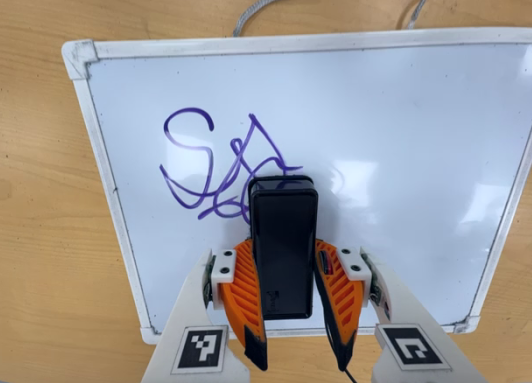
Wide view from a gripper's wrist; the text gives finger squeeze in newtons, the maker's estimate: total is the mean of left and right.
{"total": 11.2, "left": 11.1, "right": 11.3}